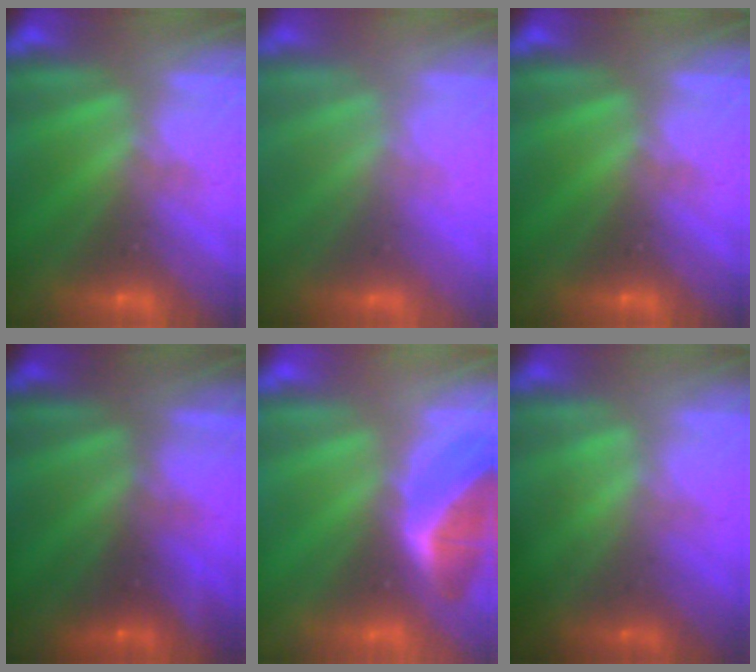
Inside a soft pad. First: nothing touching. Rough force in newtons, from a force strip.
{"total": 2.6}
{"total": 0.0}
{"total": 2.4}
{"total": 1.8}
{"total": 1.1}